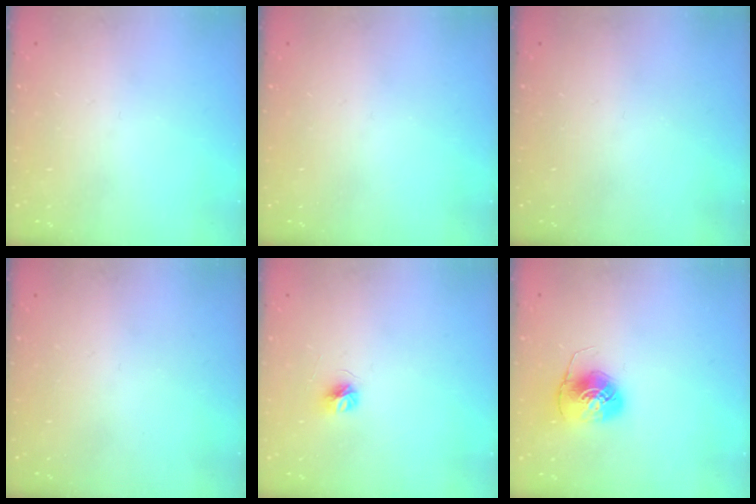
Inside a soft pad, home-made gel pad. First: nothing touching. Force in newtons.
{"total": 0.0}
{"total": 0.0}
{"total": 0.7, "press": 0.7, "slide": 0.3}
{"total": 4.5, "press": 4.5, "slide": 0.4}
{"total": 7.9, "press": 7.9, "slide": 0.3}